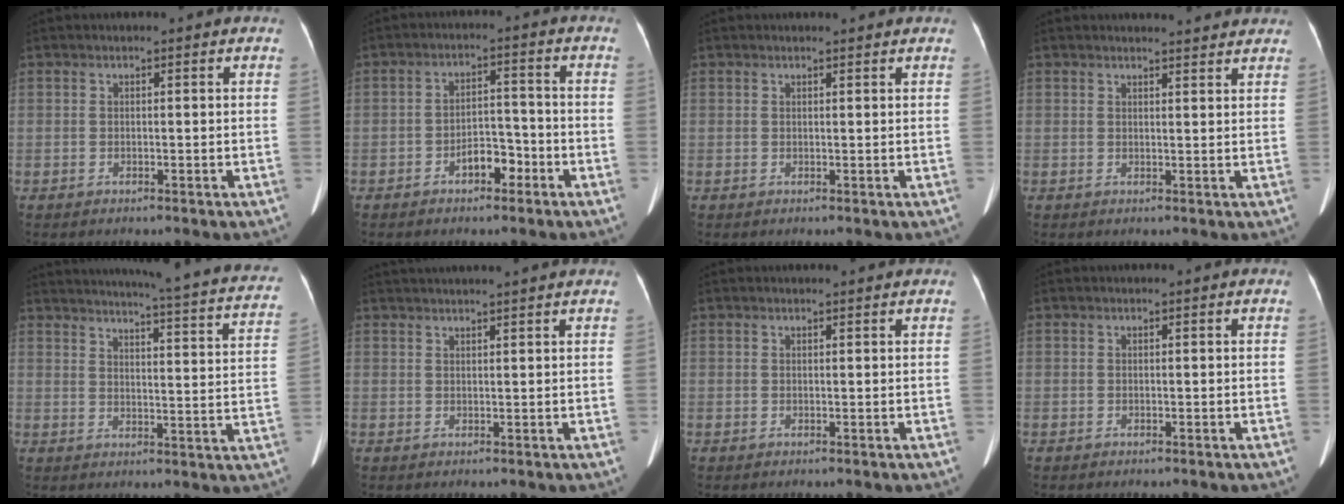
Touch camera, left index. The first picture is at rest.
{"total": 4.6, "force": [-2.7, 2.3, 3.0], "torque": [-0.051, 0.016, -0.044]}
{"total": 1.3, "force": [1.2, 0.1, 0.3], "torque": [-0.010, 0.003, 0.014]}
{"total": 5.2, "force": [5.0, 0.7, 1.2], "torque": [-0.014, 0.005, 0.048]}
{"total": 26.6, "force": [23.7, 2.0, 11.9], "torque": [-0.168, -0.058, 0.269]}
{"total": 8.7, "force": [7.9, -0.7, 3.7], "torque": [-0.053, 0.033, 0.098]}
{"total": 1.0, "force": [1.0, 0.0, 0.2], "torque": [-0.009, 0.003, 0.012]}
{"total": 0.0}